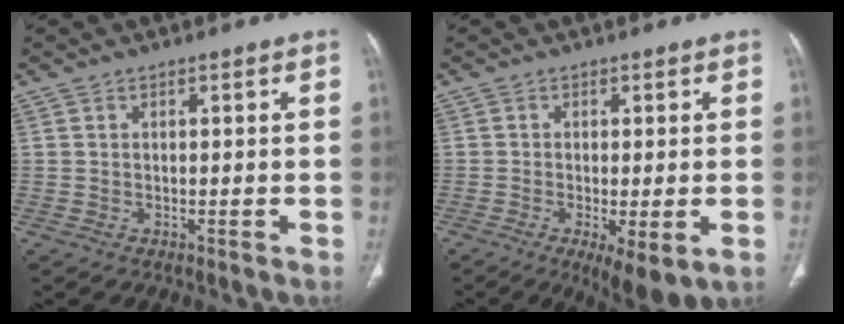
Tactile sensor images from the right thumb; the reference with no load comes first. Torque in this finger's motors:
{"motor_torque": [-0.15, -0.14, -0.03, -0.05, 0.07]}